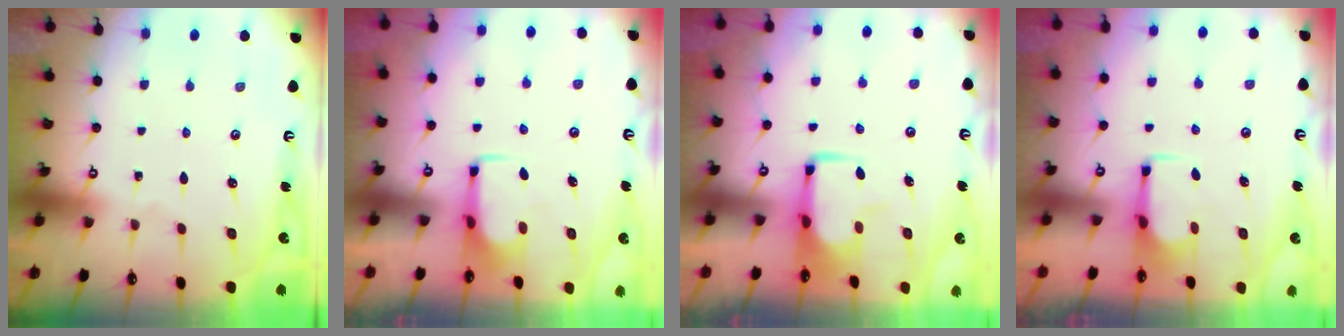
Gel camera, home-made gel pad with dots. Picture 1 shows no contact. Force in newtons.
{"total": 2.0, "press": 1.9, "slide": 0.4}
{"total": 1.0, "press": 0.8, "slide": 0.6}
{"total": 2.5, "press": 2.3, "slide": 0.8}